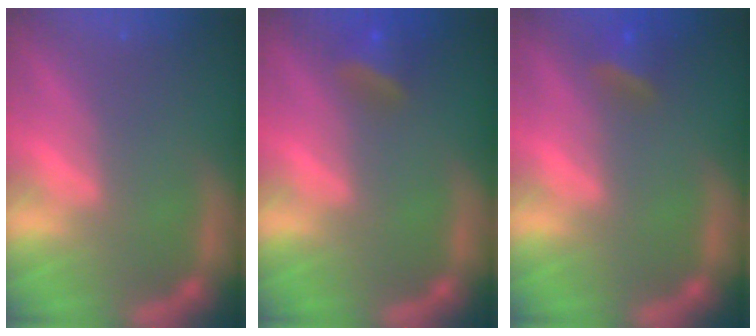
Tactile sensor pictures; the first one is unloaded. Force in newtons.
{"total": 3.4}
{"total": 2.9}